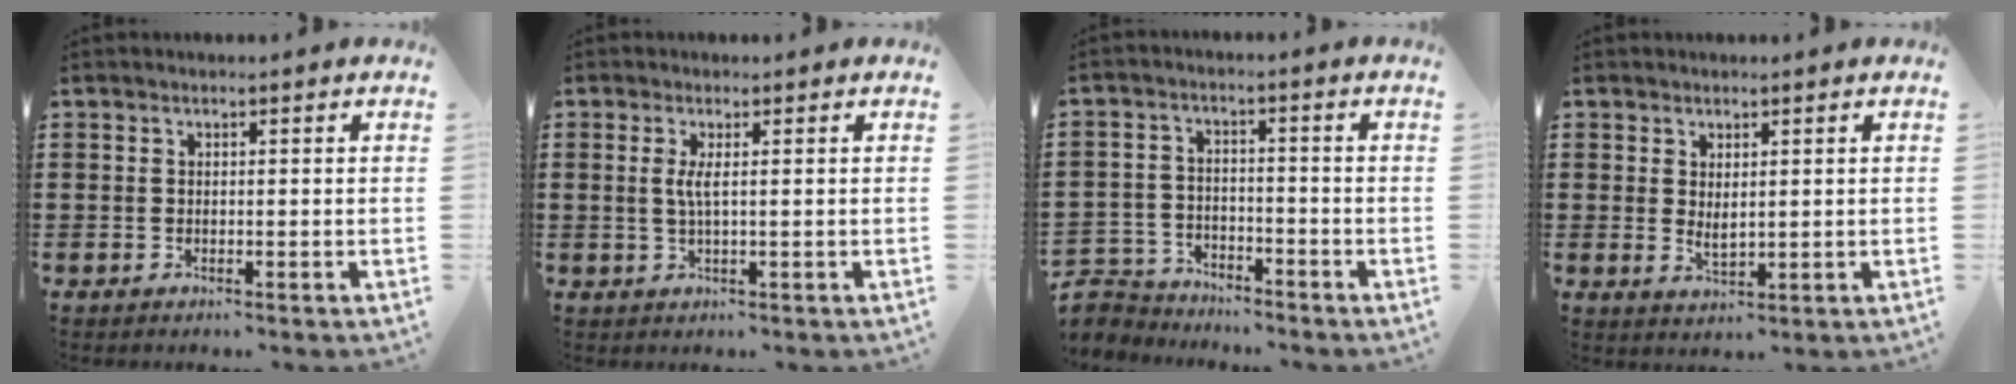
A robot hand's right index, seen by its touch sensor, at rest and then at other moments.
{"total": 2.3, "force": [0.2, 0.2, 2.3], "torque": [-0.053, -0.007, 0.001]}
{"total": 4.3, "force": [-4.2, 1.1, -0.2], "torque": [-0.020, -0.002, -0.093]}
{"total": 2.1, "force": [0.9, 0.9, 1.7], "torque": [-0.033, 0.001, 0.017]}